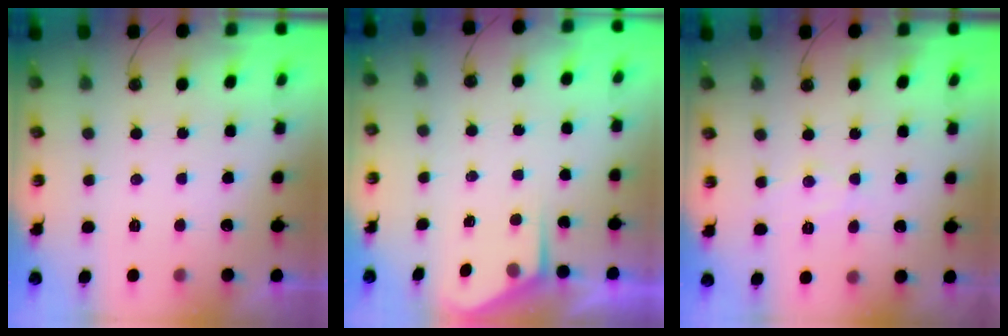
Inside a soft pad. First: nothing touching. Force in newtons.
{"total": 2.7, "press": 2.7, "slide": 0.4}
{"total": 6.5, "press": 6.5, "slide": 0.2}